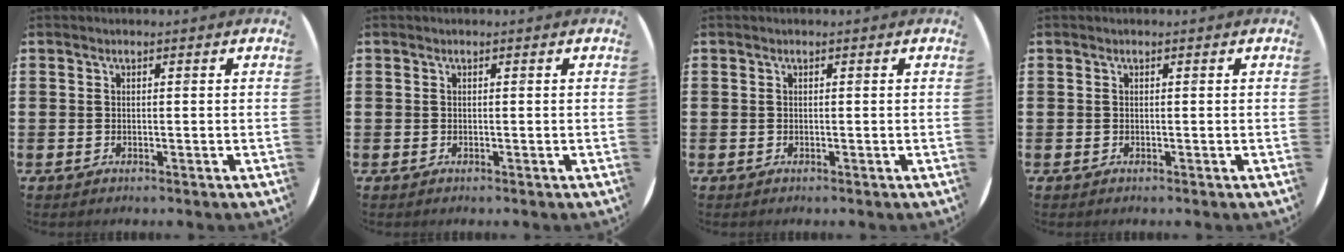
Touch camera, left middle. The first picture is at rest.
{"total": 0.0}
{"total": 0.0}
{"total": 0.0}